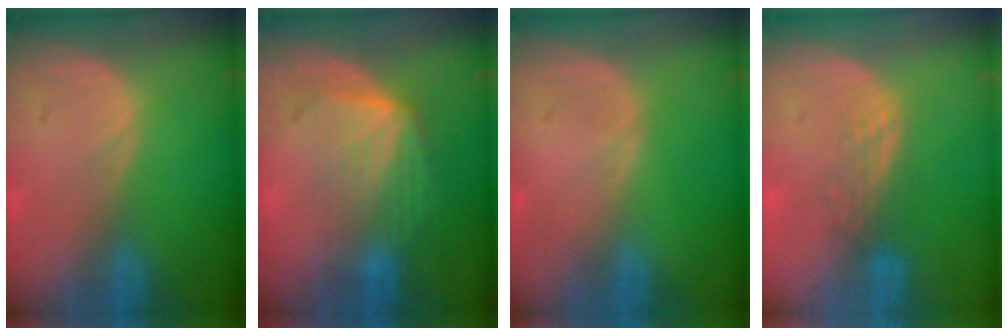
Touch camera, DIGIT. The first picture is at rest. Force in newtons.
{"total": 7.2, "press": 6.5, "slide": 3.0}
{"total": 0.0}
{"total": 3.0, "press": 2.5, "slide": 1.7}